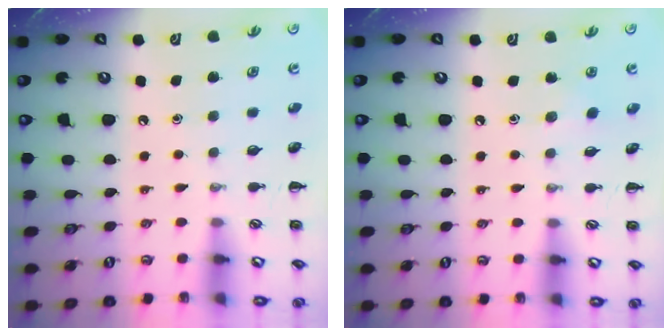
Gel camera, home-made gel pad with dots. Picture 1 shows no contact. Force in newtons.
{"total": 2.1, "press": 2.0, "slide": 0.7}